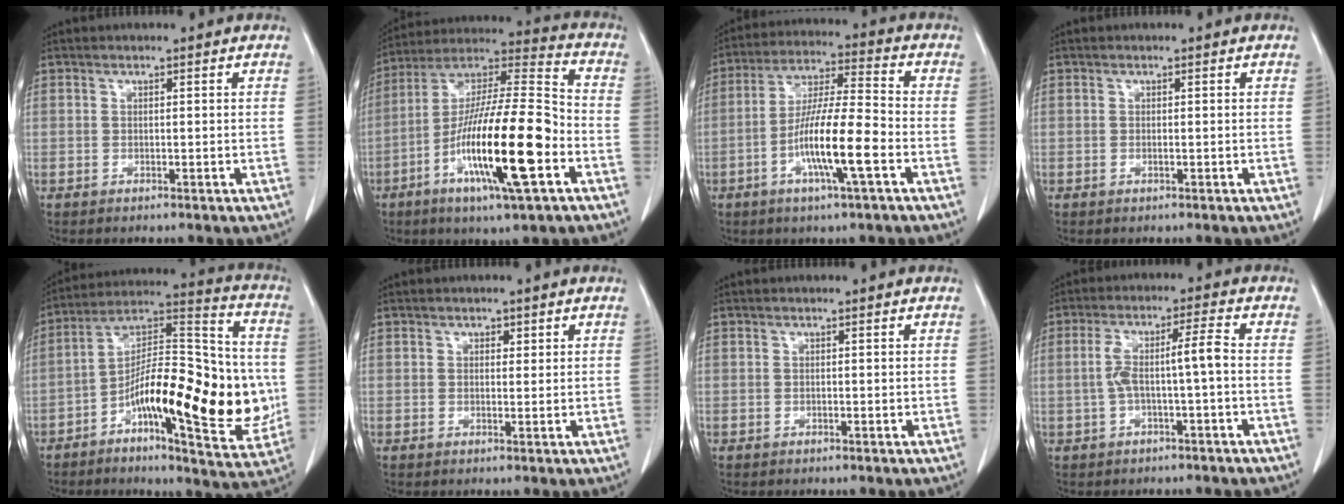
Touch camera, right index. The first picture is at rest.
{"total": 20.6, "force": [-7.1, 1.9, 19.3], "torque": [-0.362, -0.015, -0.126]}
{"total": 12.1, "force": [-4.2, 0.6, 11.3], "torque": [-0.211, -0.002, -0.079]}
{"total": 0.0}
{"total": 22.8, "force": [-4.8, 6.3, 21.4], "torque": [-0.312, 0.024, -0.068]}
{"total": 1.2, "force": [0.7, 0.9, 0.5], "torque": [-0.002, -0.003, 0.007]}
{"total": 0.0}
{"total": 5.7, "force": [-0.8, 0.1, 5.6], "torque": [-0.113, 0.027, -0.010]}